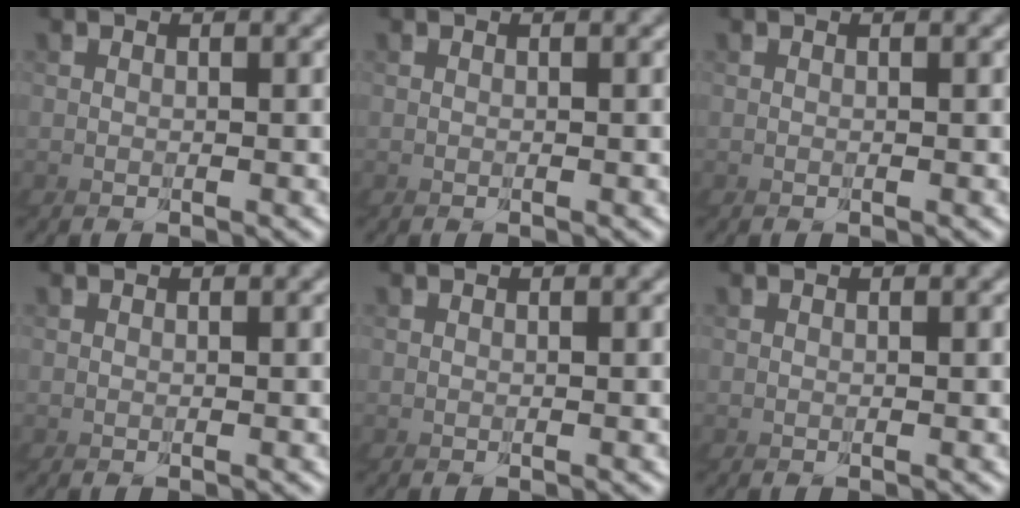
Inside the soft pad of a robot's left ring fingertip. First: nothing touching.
{"total": 0.0}
{"total": 0.0}
{"total": 0.0}
{"total": 0.0}
{"total": 0.0}